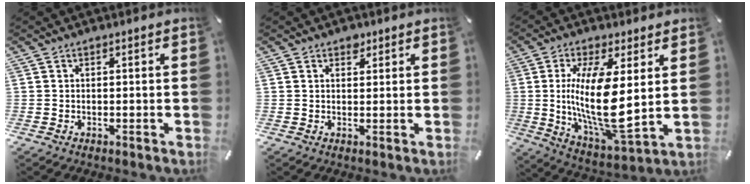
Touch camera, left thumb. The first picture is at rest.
{"total": 2.2, "force": [1.4, 1.5, 0.5], "torque": [0.004, -0.003, 0.022]}
{"total": 17.5, "force": [2.5, 6.2, 16.1], "torque": [-0.337, -0.032, 0.035]}